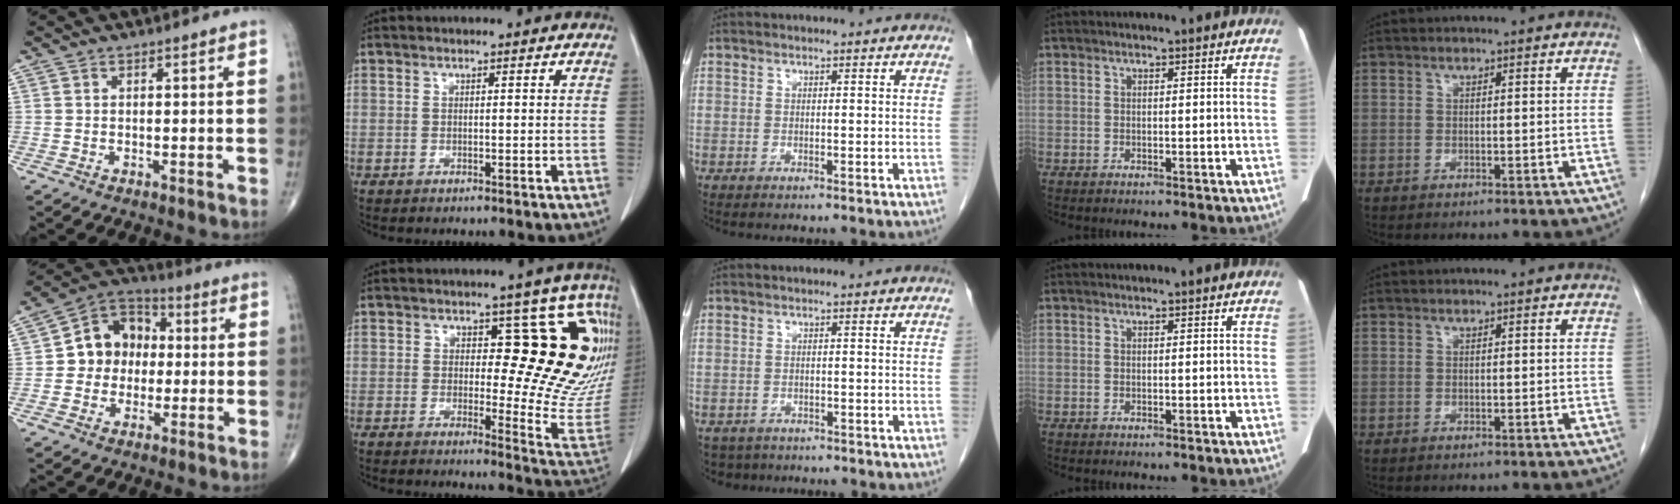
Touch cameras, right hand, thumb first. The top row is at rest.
{"thumb": {"total": 11.4, "force": [0.1, 9.6, 6.1], "torque": [-0.059, 0.029, -0.010]}, "index": {"total": 18.0, "force": [6.8, 6.9, 15.2], "torque": [-0.153, -0.009, 0.079]}, "middle": {"total": 4.0, "force": [-3.2, 2.4, 0.1], "torque": [0.002, 0.000, -0.050]}}